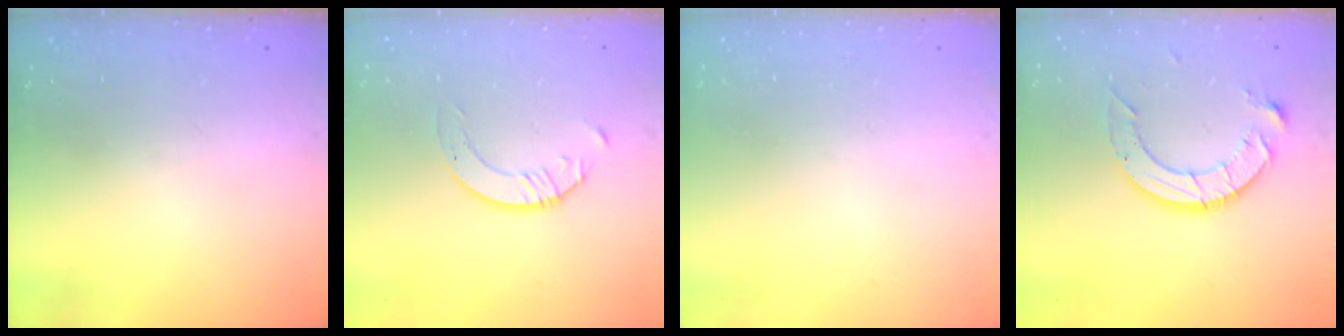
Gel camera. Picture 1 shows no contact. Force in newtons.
{"total": 2.3, "press": 2.3, "slide": 0.2}
{"total": 0.0}
{"total": 10.8, "press": 10.8, "slide": 0.7}